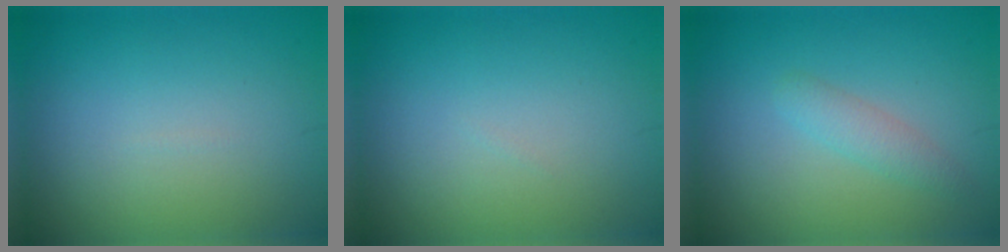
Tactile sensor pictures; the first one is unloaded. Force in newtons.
{"total": 0.0}
{"total": 1.9, "press": 1.9, "slide": 0.0}